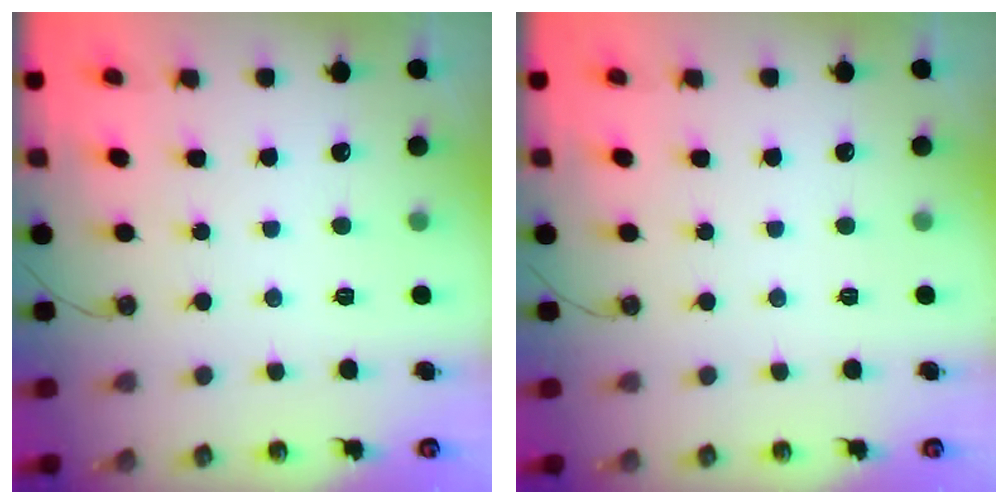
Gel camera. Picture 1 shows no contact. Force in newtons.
{"total": 0.0}